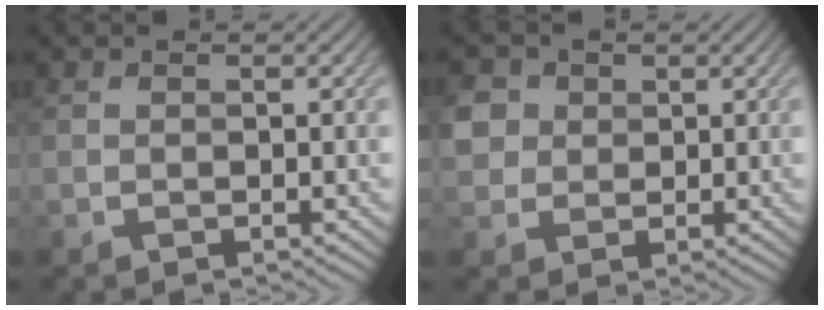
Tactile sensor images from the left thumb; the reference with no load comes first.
{"total": 4.4, "force": [1.2, 3.9, 1.4], "torque": [-0.063, 0.009, 0.014]}